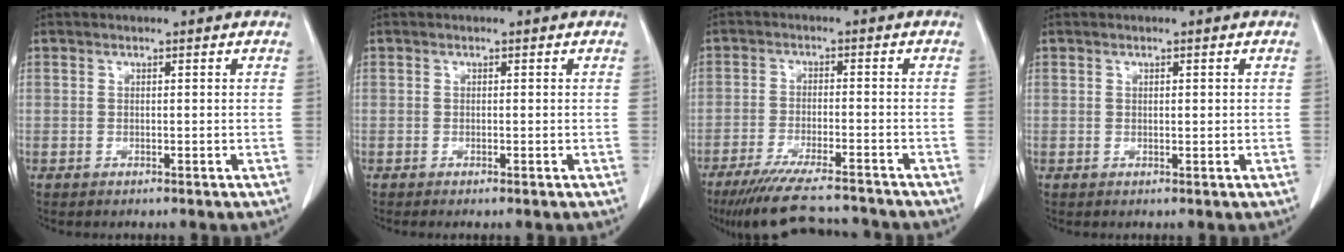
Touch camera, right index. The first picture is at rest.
{"total": 0.6, "force": [-0.4, 0.0, 0.4], "torque": [-0.012, -0.001, -0.005]}
{"total": 13.9, "force": [-12.6, 1.5, 5.6], "torque": [-0.099, -0.017, -0.191]}
{"total": 0.7, "force": [0.1, 0.3, 0.6], "torque": [-0.011, -0.001, 0.003]}